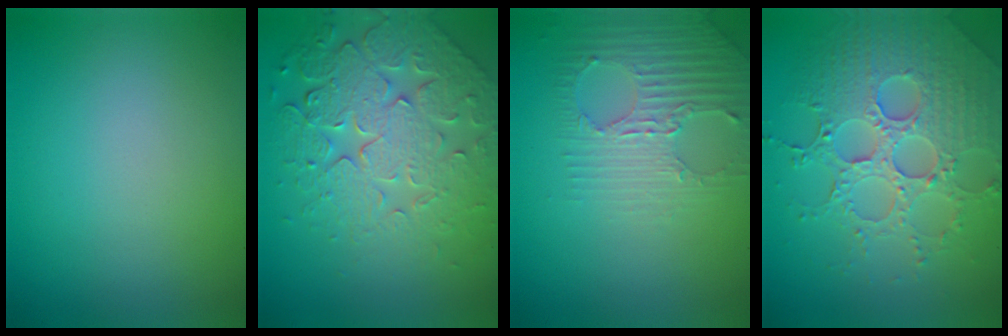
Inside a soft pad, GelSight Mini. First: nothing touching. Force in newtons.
{"total": 8.0, "press": 5.7, "slide": 5.5}
{"total": 2.9, "press": 2.7, "slide": 1.1}
{"total": 6.6, "press": 5.3, "slide": 4.0}